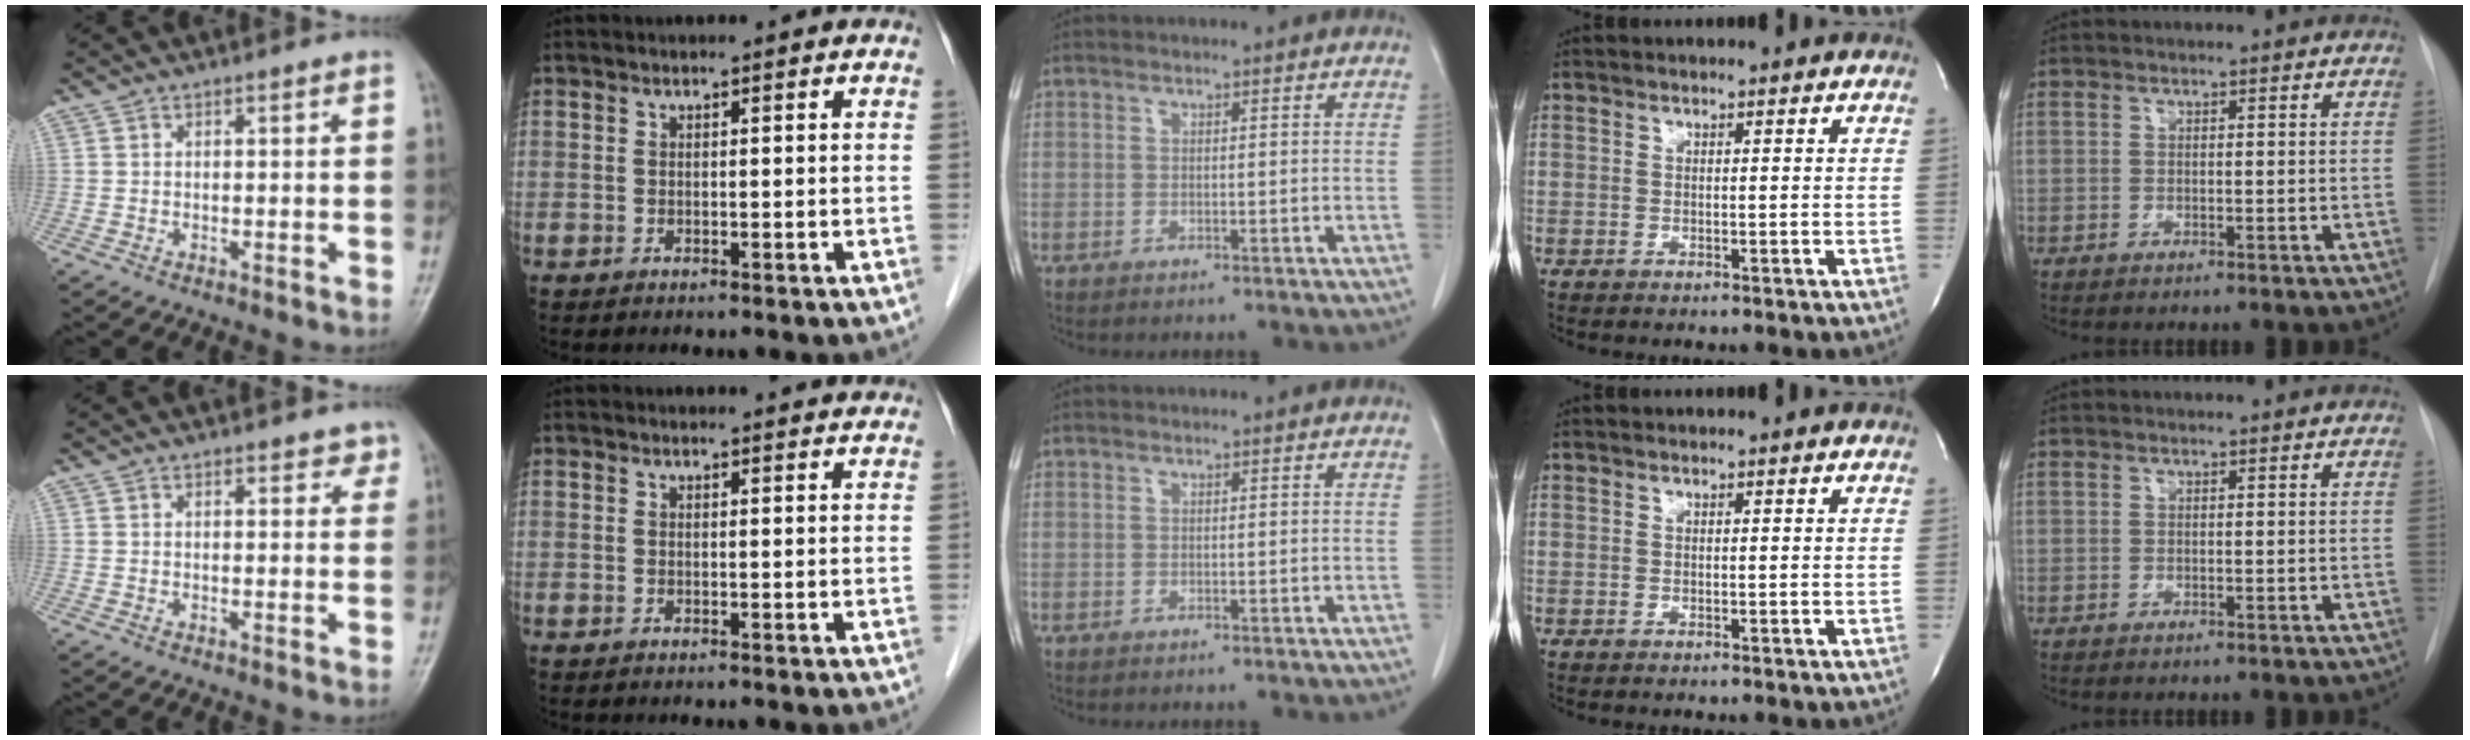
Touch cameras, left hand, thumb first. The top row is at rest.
{"thumb": {"total": 2.7, "force": [2.0, 1.4, 1.1], "torque": [0.013, -0.007, 0.019]}, "index": {"total": 4.3, "force": [4.2, 0.8, 0.5], "torque": [-0.007, 0.005, 0.037]}}